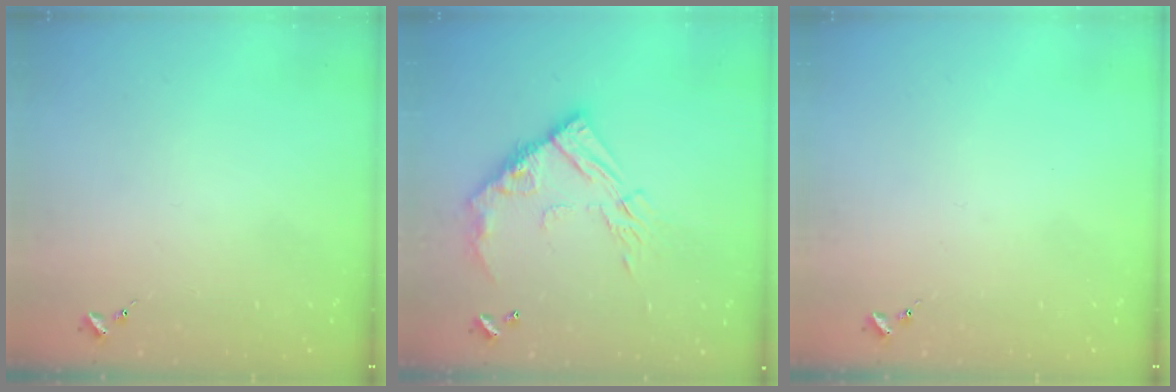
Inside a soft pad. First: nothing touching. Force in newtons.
{"total": 14.5, "press": 14.5, "slide": 1.1}
{"total": 0.0}